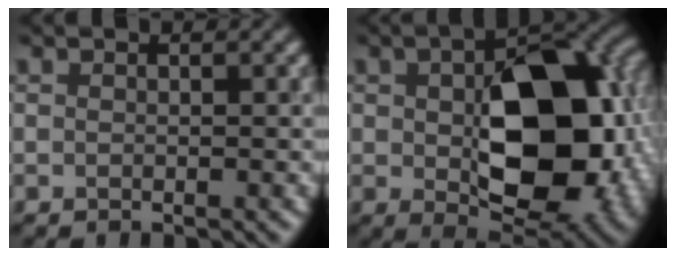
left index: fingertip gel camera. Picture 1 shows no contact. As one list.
[{"total": 14.3, "force": [-0.5, 8.7, 11.3], "torque": [-0.163, -0.020, 0.014]}]